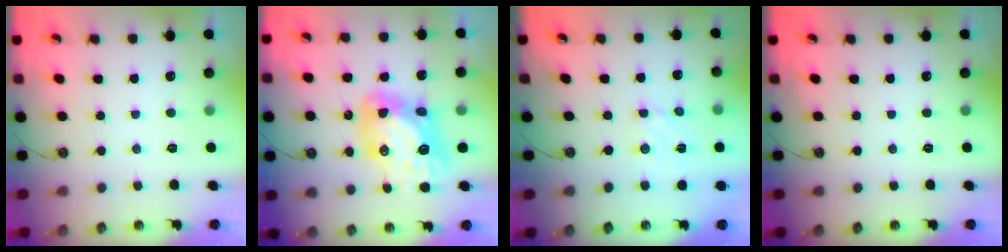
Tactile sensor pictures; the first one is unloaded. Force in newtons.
{"total": 15.1, "press": 15.0, "slide": 1.4}
{"total": 2.6, "press": 2.6, "slide": 0.3}
{"total": 0.0}